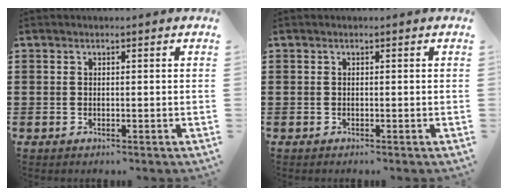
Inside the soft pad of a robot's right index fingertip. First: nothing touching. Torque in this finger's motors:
{"motor_torque": [-0.05, -0.08, -0.03, -0.02]}